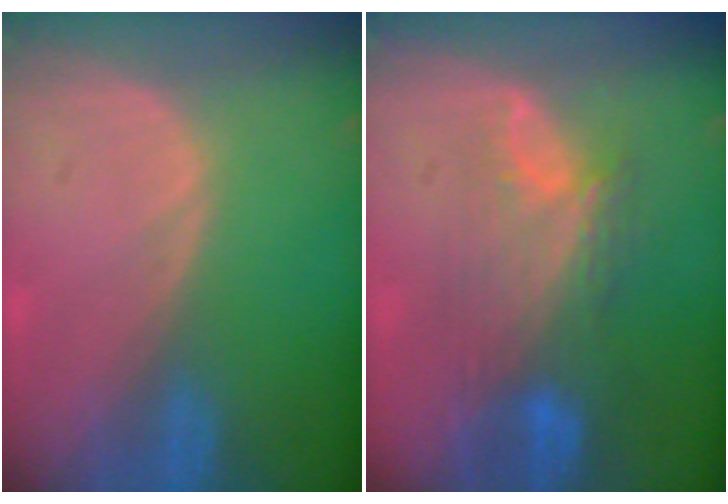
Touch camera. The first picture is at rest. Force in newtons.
{"total": 8.7, "press": 7.8, "slide": 3.8}